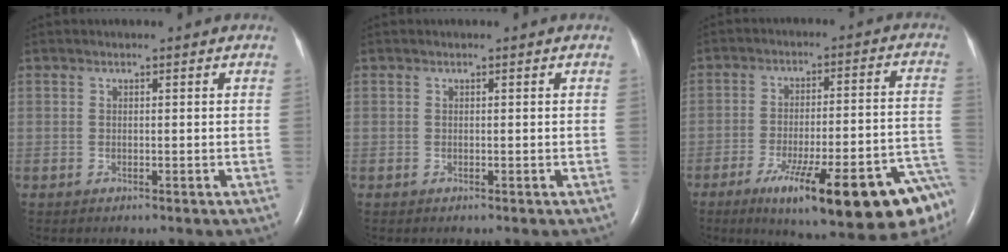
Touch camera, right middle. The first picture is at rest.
{"total": 0.0}
{"total": 23.0, "force": [-13.7, 3.0, 18.3], "torque": [-0.174, 0.007, -0.199]}